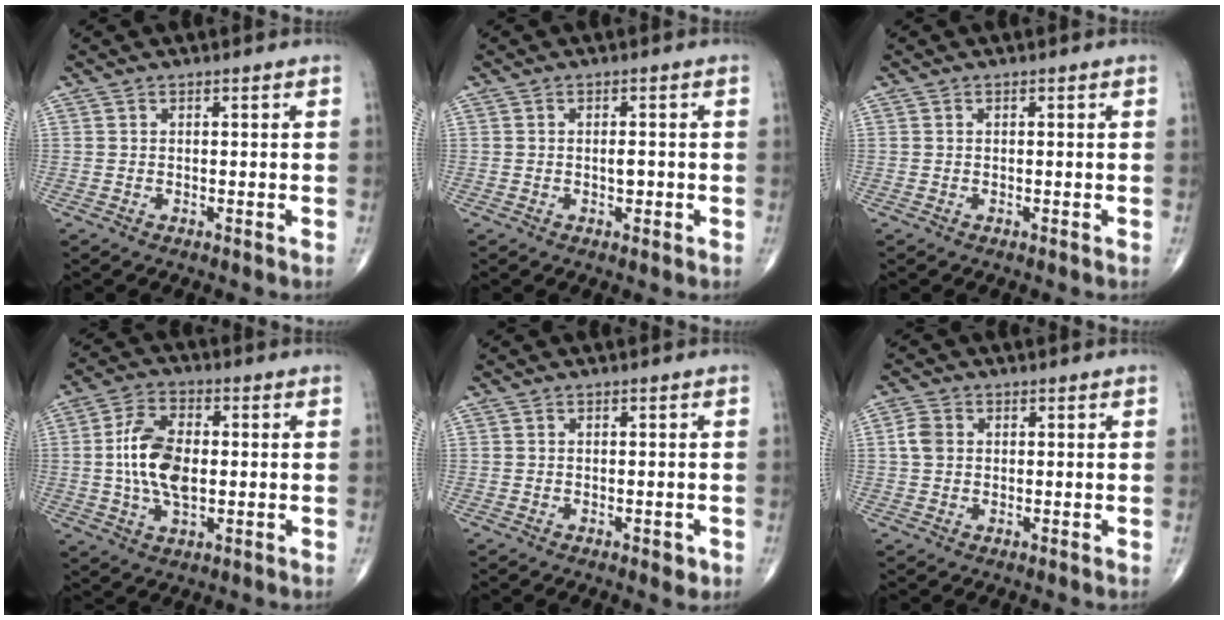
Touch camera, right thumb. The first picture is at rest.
{"total": 1.7, "force": [-0.3, 0.9, 1.4], "torque": [-0.017, 0.002, -0.005]}
{"total": 0.0}
{"total": 11.5, "force": [0.0, 6.3, 9.6], "torque": [-0.183, 0.007, 0.000]}
{"total": 1.7, "force": [-0.8, 0.8, 1.3], "torque": [-0.011, 0.000, -0.009]}
{"total": 3.4, "force": [0.4, 2.8, 2.0], "torque": [-0.038, 0.007, 0.004]}